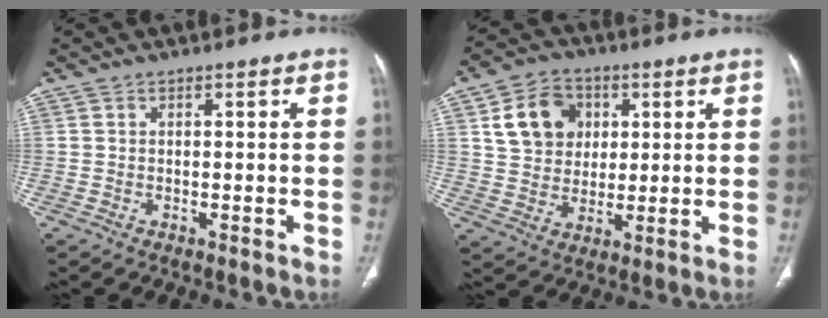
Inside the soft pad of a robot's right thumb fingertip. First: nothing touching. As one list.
[{"total": 11.5, "force": [3.6, 9.4, 5.7], "torque": [-0.068, -0.003, 0.065]}]